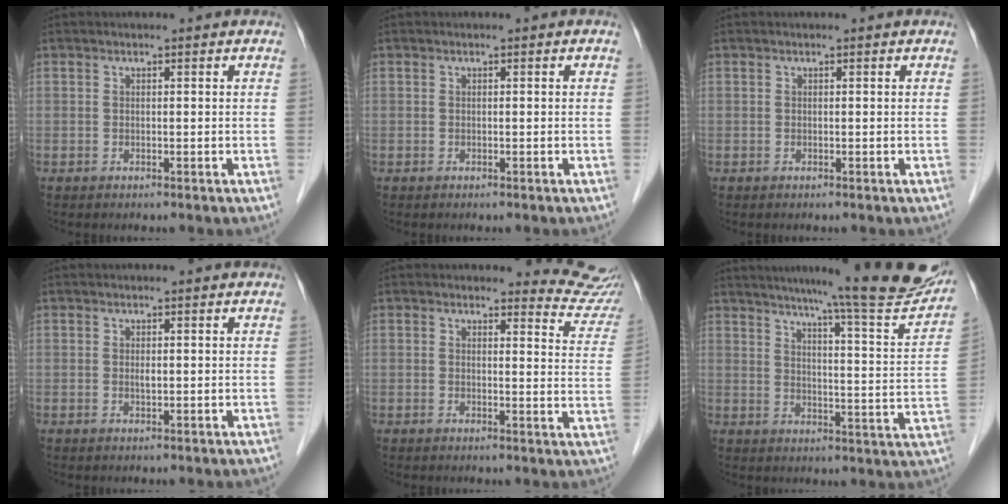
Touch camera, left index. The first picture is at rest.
{"total": 0.0}
{"total": 0.0}
{"total": 0.9, "force": [0.2, 0.3, 0.8], "torque": [-0.019, -0.001, 0.003]}
{"total": 7.2, "force": [7.1, 1.0, -0.5], "torque": [0.021, -0.065, 0.049]}
{"total": 21.1, "force": [18.8, 0.1, 9.6], "torque": [-0.132, -0.062, 0.231]}